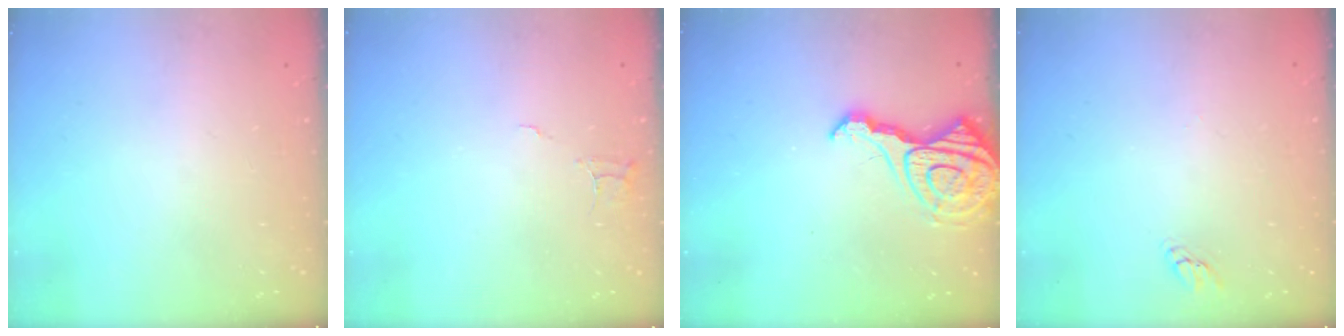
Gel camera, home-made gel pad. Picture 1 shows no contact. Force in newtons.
{"total": 3.7, "press": 3.7, "slide": 0.4}
{"total": 13.1, "press": 13.0, "slide": 1.4}
{"total": 1.9, "press": 1.9, "slide": 0.2}